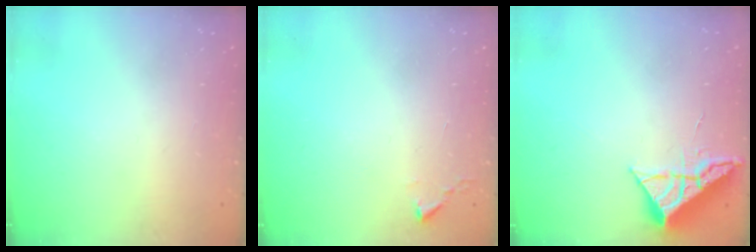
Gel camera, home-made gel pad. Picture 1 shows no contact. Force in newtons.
{"total": 2.4, "press": 2.4, "slide": 0.3}
{"total": 6.6, "press": 6.6, "slide": 0.3}